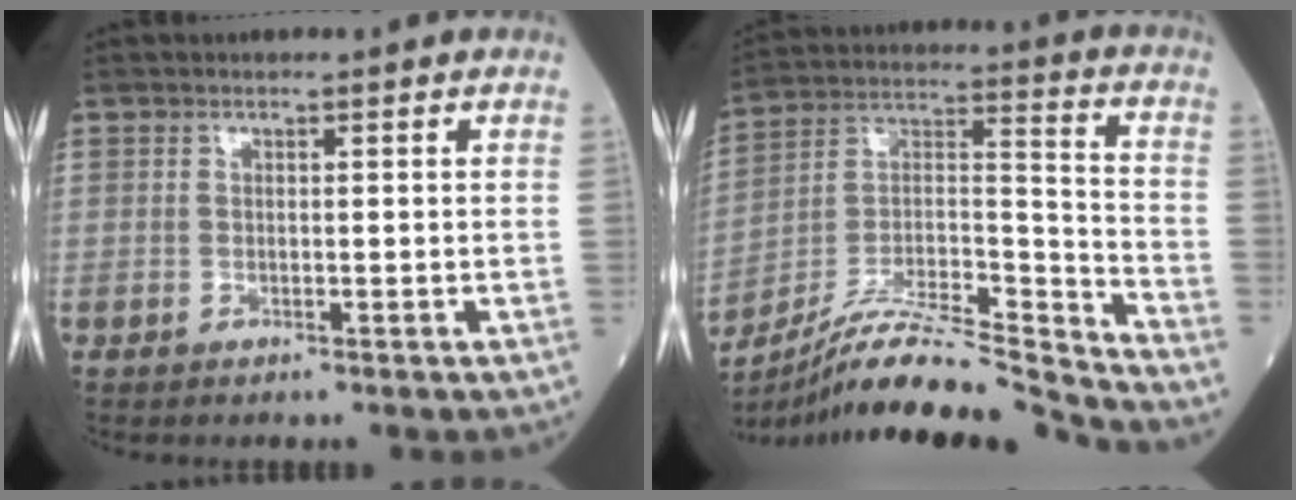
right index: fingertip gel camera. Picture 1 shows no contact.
{"total": 19.0, "force": [-17.8, -0.8, 6.5], "torque": [-0.123, 0.023, -0.310]}